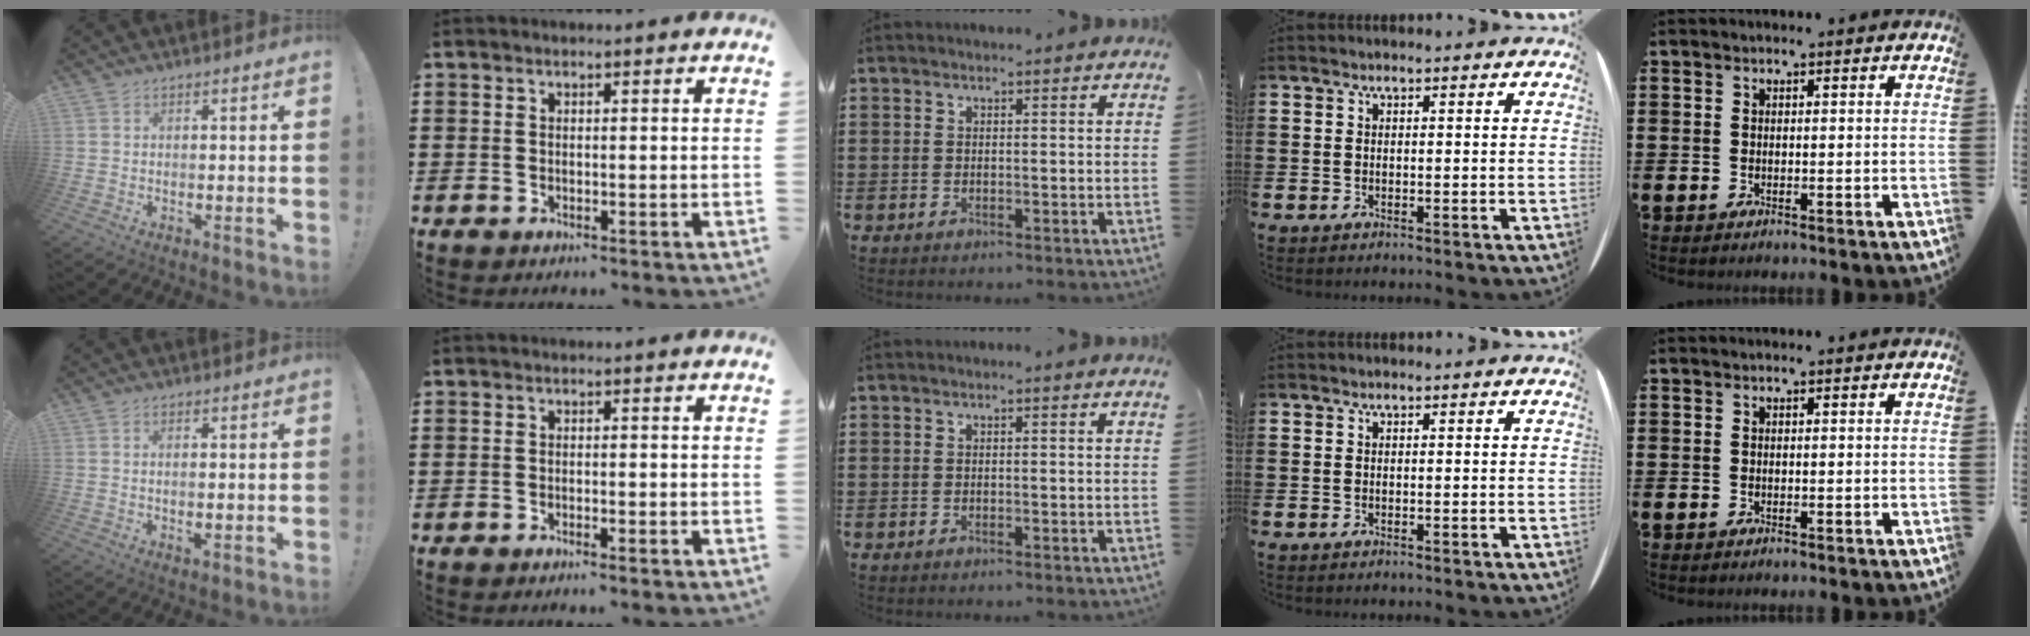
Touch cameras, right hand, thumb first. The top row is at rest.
{"thumb": {"total": 1.6, "force": [0.5, 0.4, 1.4], "torque": [-0.019, -0.003, 0.007]}, "index": {"total": 0.8, "force": [-0.7, -0.1, 0.4], "torque": [-0.009, -0.003, -0.013]}}